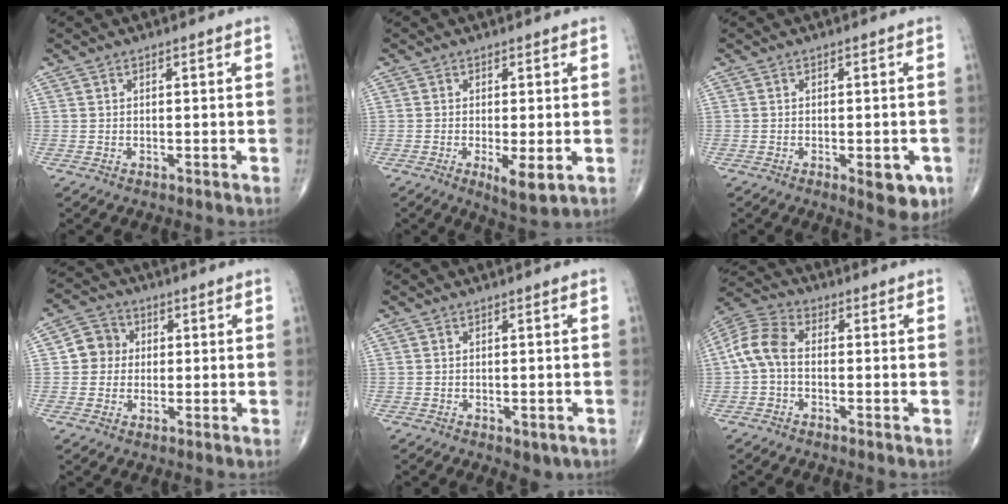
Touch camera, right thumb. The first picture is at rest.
{"total": 5.1, "force": [-1.4, 1.5, 4.7], "torque": [-0.080, -0.016, -0.020]}
{"total": 5.8, "force": [-2.2, 2.4, 4.9], "torque": [-0.045, -0.002, -0.021]}
{"total": 5.6, "force": [0.4, 5.3, 1.8], "torque": [-0.005, 0.010, -0.003]}
{"total": 2.7, "force": [-1.2, 1.5, 1.9], "torque": [-0.021, 0.004, -0.007]}
{"total": 7.6, "force": [-0.8, 4.7, 6.0], "torque": [-0.125, 0.024, -0.030]}